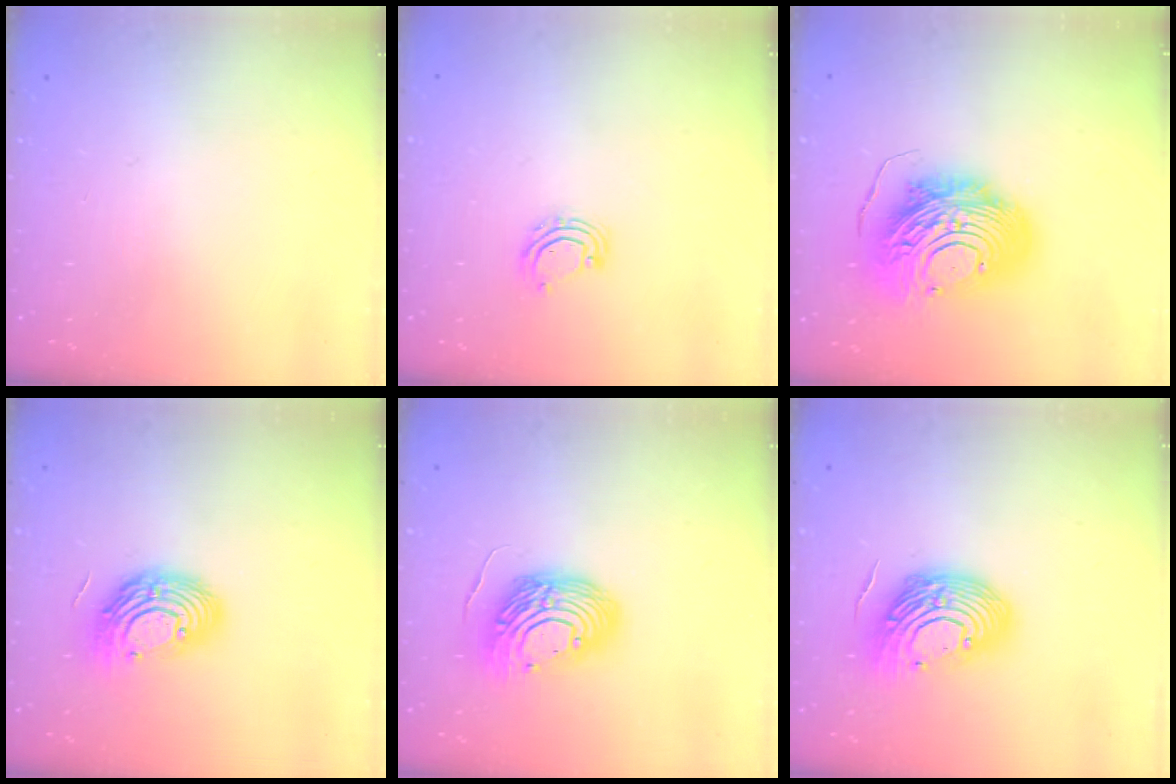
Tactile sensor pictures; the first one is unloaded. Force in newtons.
{"total": 5.6, "press": 5.6, "slide": 0.4}
{"total": 17.9, "press": 17.8, "slide": 1.9}
{"total": 13.0, "press": 12.9, "slide": 1.0}
{"total": 13.9, "press": 13.7, "slide": 2.3}
{"total": 15.1, "press": 15.0, "slide": 1.9}